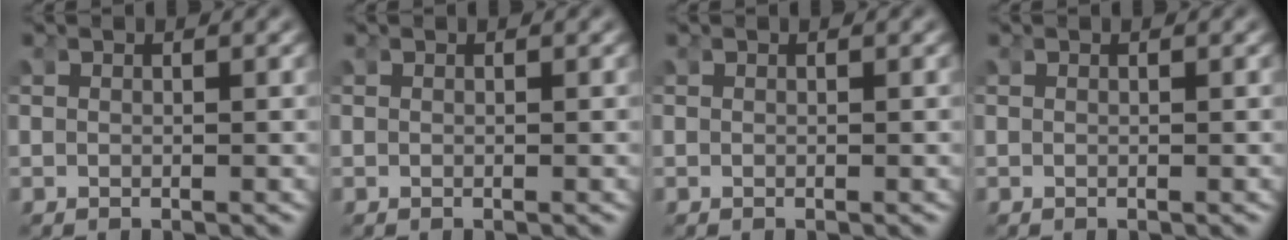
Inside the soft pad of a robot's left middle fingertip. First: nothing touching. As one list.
[{"total": 0.0}, {"total": 0.0}, {"total": 0.0}]